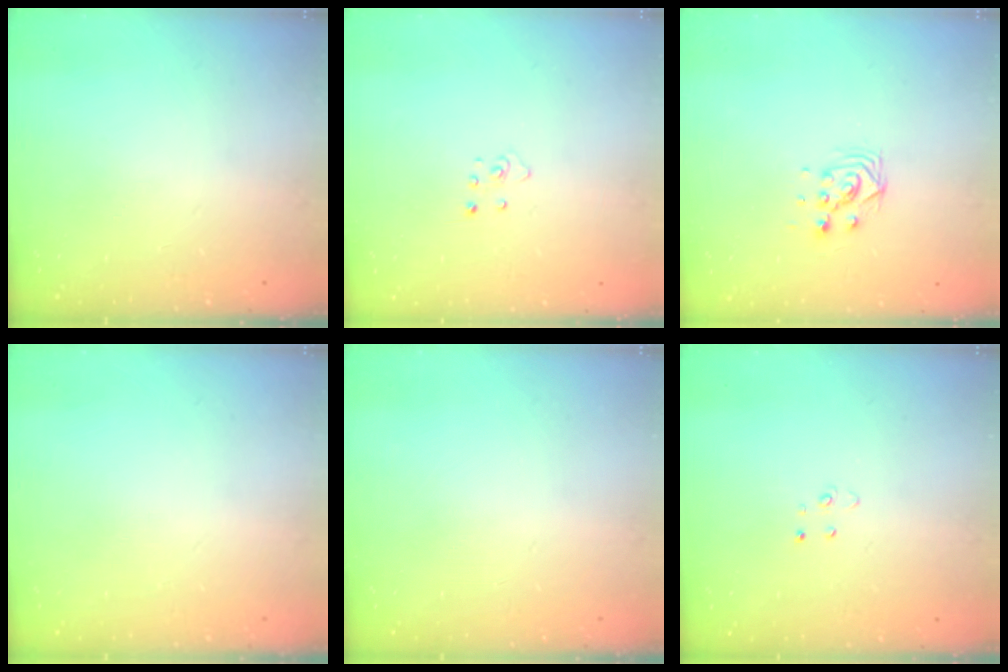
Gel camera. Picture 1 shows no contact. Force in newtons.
{"total": 2.9, "press": 2.9, "slide": 0.2}
{"total": 5.7, "press": 5.7, "slide": 0.2}
{"total": 0.0}
{"total": 0.0}
{"total": 2.6, "press": 2.6, "slide": 0.2}